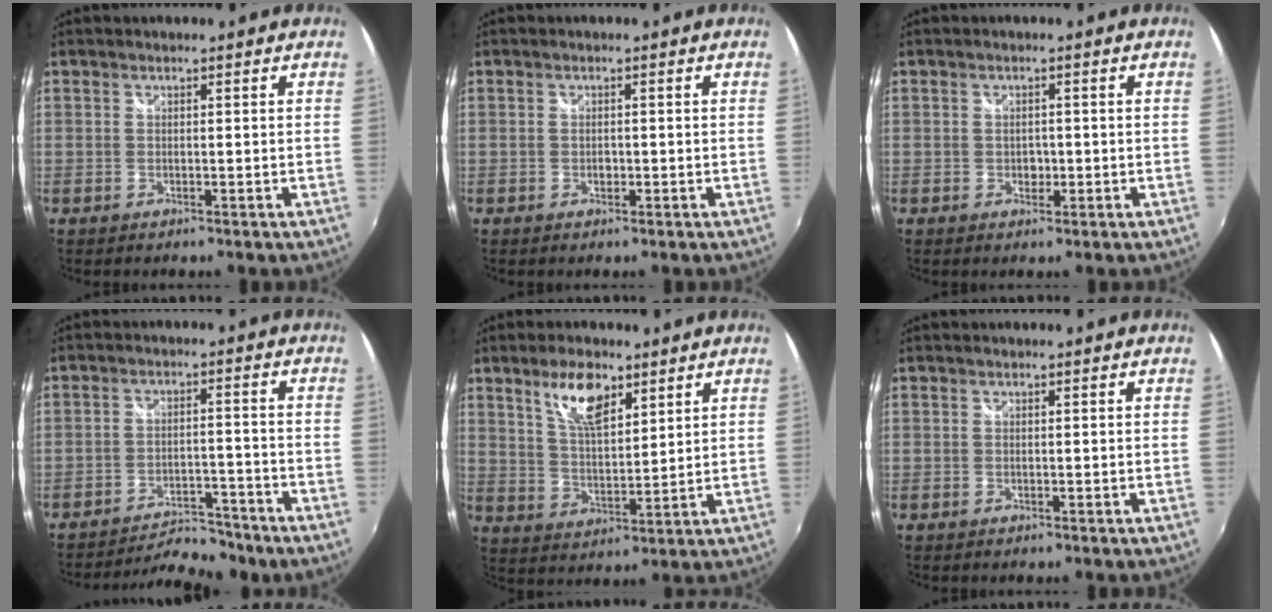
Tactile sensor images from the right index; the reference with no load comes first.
{"total": 1.1, "force": [-0.3, 0.9, 0.7], "torque": [-0.012, 0.001, -0.006]}
{"total": 1.9, "force": [-0.4, 1.6, 0.9], "torque": [-0.013, 0.001, -0.006]}
{"total": 10.3, "force": [-9.7, 2.1, 2.7], "torque": [-0.070, 0.003, -0.141]}
{"total": 9.0, "force": [5.5, 3.6, 6.2], "torque": [-0.110, 0.008, 0.107]}
{"total": 0.0}